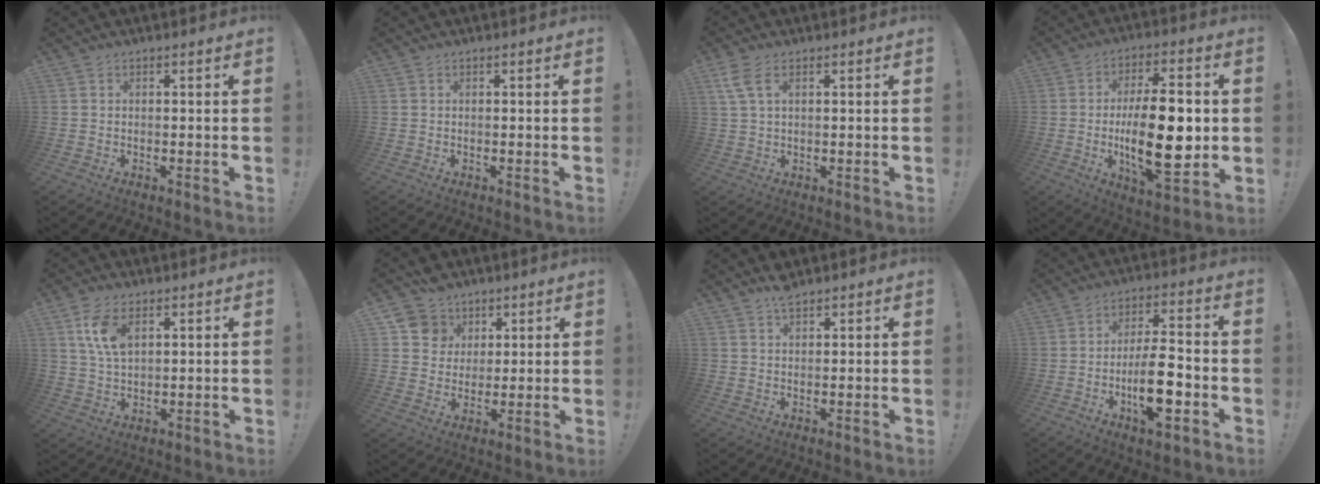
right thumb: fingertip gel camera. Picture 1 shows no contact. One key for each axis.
{"total": 0.0}
{"total": 5.6, "fx": 2.4, "fy": 2.9, "fz": 4.2, "tx": -0.093, "ty": 0.002, "tz": 0.046}
{"total": 21.0, "fx": -1.1, "fy": 8.7, "fz": 19.1, "tx": -0.333, "ty": -0.007, "tz": -0.020}
{"total": 8.8, "fx": 3.8, "fy": 4.6, "fz": 6.5, "tx": -0.124, "ty": -0.006, "tz": 0.070}
{"total": 8.8, "fx": 4.4, "fy": 7.5, "fz": 0.9, "tx": -0.010, "ty": -0.035, "tz": 0.092}
{"total": 3.2, "fx": 2.8, "fy": 1.1, "fz": 1.2, "tx": -0.019, "ty": -0.015, "tz": 0.050}
{"total": 13.5, "fx": -4.1, "fy": 4.4, "fz": 12.1, "tx": -0.213, "ty": 0.009, "tz": -0.072}